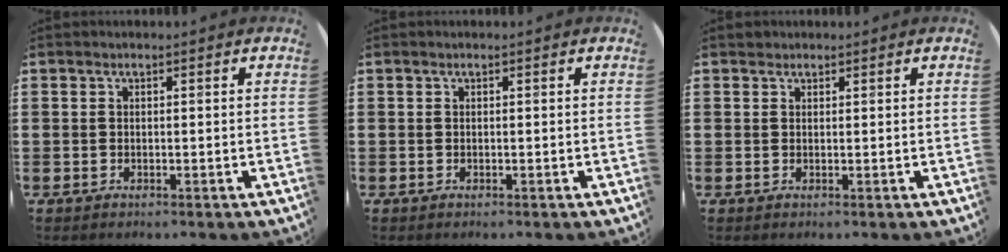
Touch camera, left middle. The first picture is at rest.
{"total": 0.0}
{"total": 0.7, "force": [0.6, 0.2, -0.2], "torque": [0.004, 0.005, 0.011]}